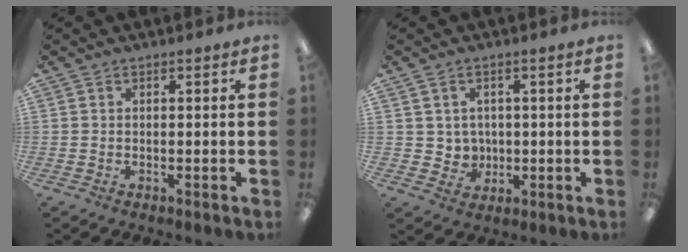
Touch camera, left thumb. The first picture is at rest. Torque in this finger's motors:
{"motor_torque": [-0.10, 0.14, 0.26, -0.36, 0.00]}